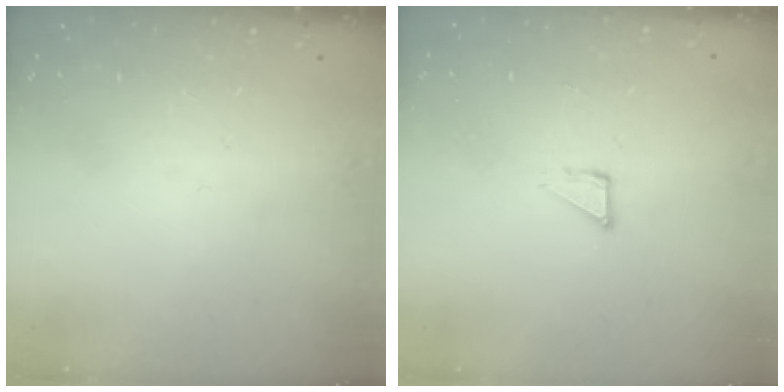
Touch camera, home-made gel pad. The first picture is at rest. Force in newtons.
{"total": 3.4, "press": 3.4, "slide": 0.3}